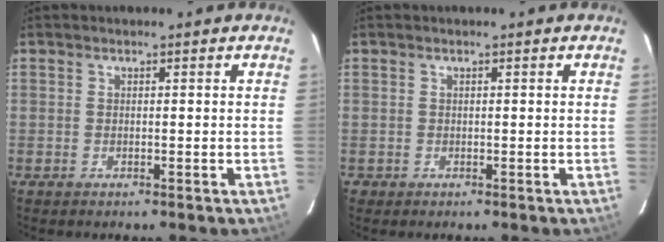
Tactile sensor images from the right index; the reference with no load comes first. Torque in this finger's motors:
{"motor_torque": [-0.82, -0.48, -0.88, -0.20]}